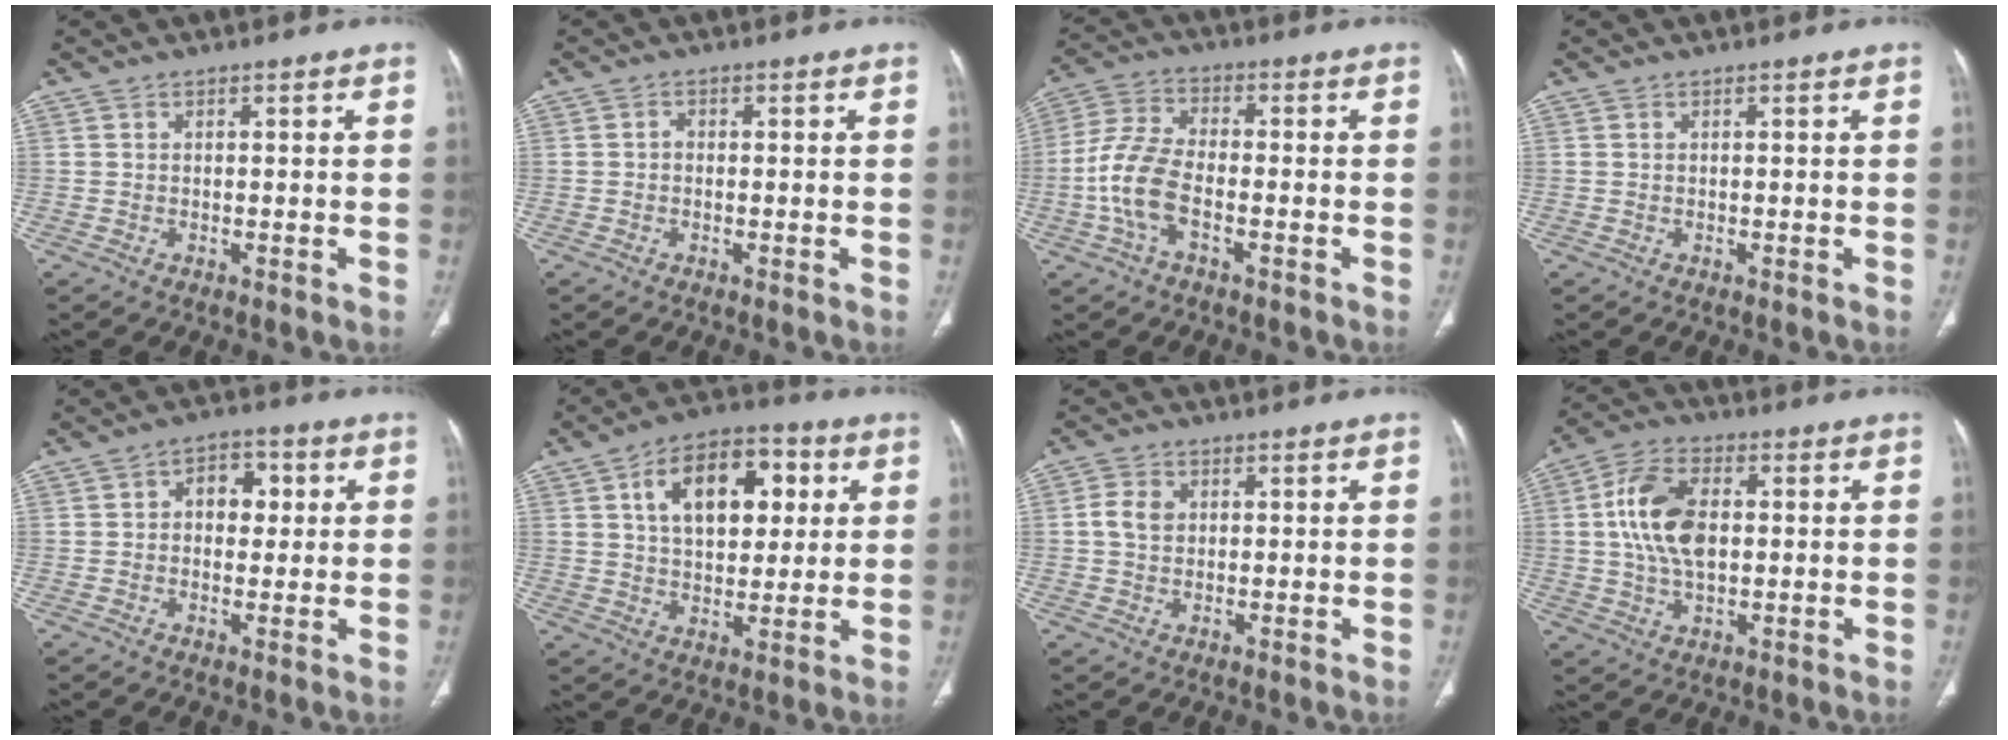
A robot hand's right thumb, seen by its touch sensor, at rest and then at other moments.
{"total": 1.0, "force": [-0.2, 0.8, 0.6], "torque": [-0.005, 0.003, -0.008]}
{"total": 9.6, "force": [-2.7, 4.8, 7.9], "torque": [-0.176, 0.027, -0.058]}
{"total": 0.0}
{"total": 7.4, "force": [1.3, 5.2, 5.0], "torque": [-0.031, 0.008, 0.013]}
{"total": 15.6, "force": [4.8, 9.2, 11.6], "torque": [-0.144, 0.002, 0.074]}
{"total": 3.8, "force": [0.6, 2.9, 2.4], "torque": [-0.046, 0.005, 0.008]}
{"total": 12.2, "force": [1.2, 7.1, 9.9], "torque": [-0.188, 0.012, 0.021]}